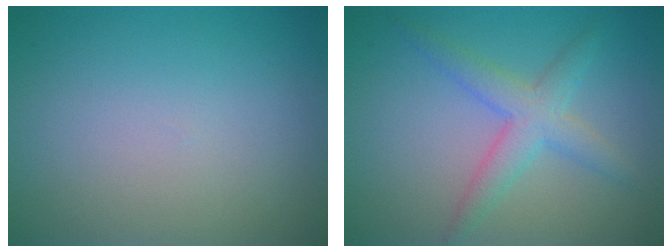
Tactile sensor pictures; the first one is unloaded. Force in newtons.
{"total": 3.5, "press": 3.5, "slide": 0.1}